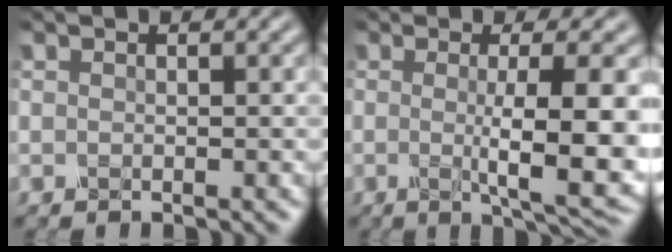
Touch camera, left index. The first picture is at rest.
{"total": 8.3, "force": [-0.7, 1.7, 8.1], "torque": [-0.115, -0.009, -0.006]}